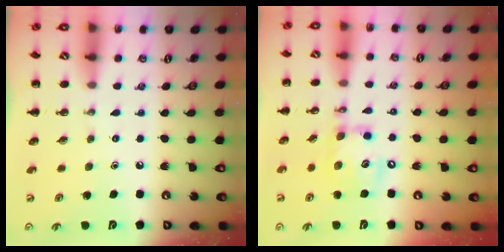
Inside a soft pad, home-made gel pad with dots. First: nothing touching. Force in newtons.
{"total": 12.8, "press": 12.7, "slide": 1.7}